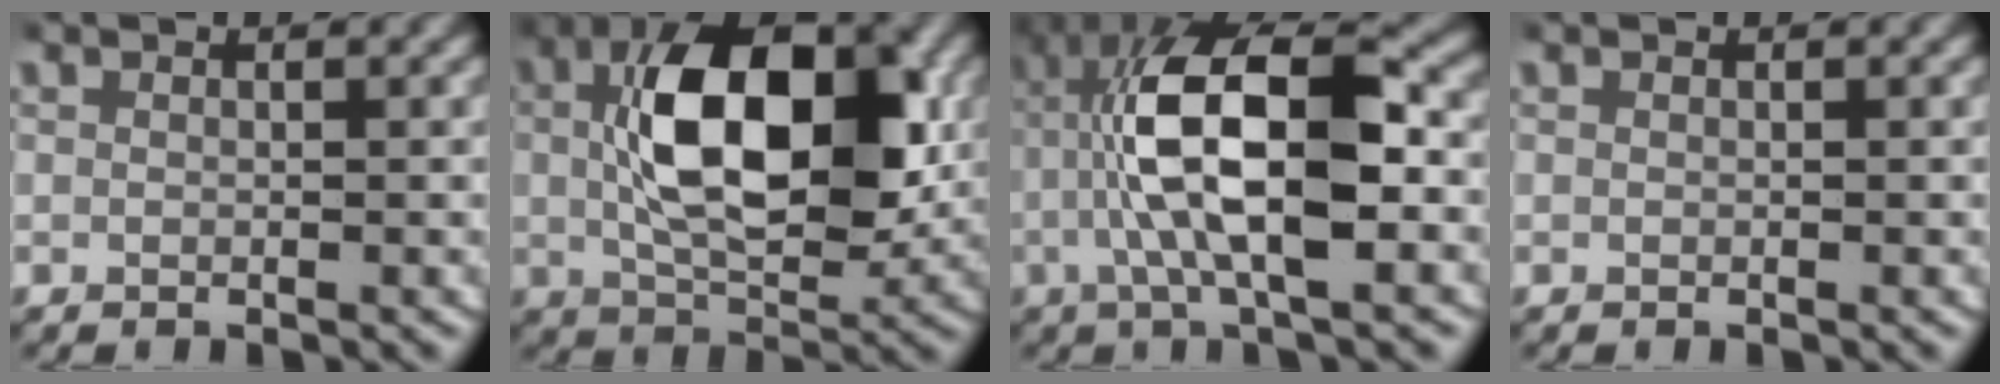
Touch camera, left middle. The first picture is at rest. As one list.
[{"total": 12.3, "force": [1.2, 6.7, 10.2], "torque": [-0.184, -0.010, 0.020]}, {"total": 10.7, "force": [0.4, 5.1, 9.3], "torque": [-0.179, -0.007, 0.001]}, {"total": 0.0}]